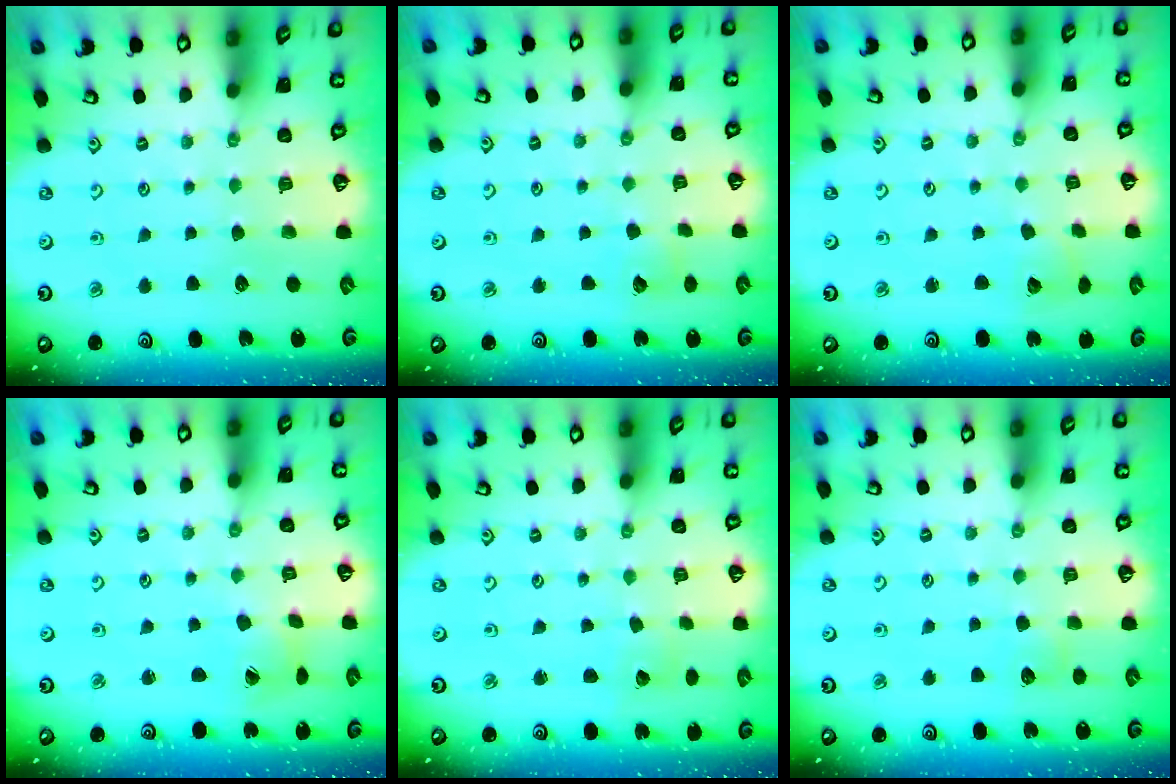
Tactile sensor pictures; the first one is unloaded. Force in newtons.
{"total": 3.7, "press": 3.7, "slide": 0.3}
{"total": 2.8, "press": 2.8, "slide": 0.4}
{"total": 4.0, "press": 4.0, "slide": 0.5}
{"total": 3.0, "press": 3.0, "slide": 0.3}
{"total": 4.5, "press": 4.5, "slide": 0.6}